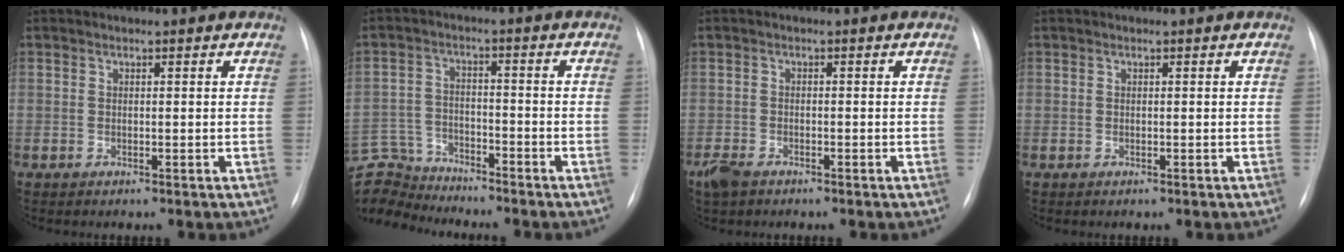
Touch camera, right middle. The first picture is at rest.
{"total": 10.8, "force": [-10.4, 2.7, 0.6], "torque": [-0.031, 0.018, -0.195]}
{"total": 3.2, "force": [-2.5, 1.5, 1.4], "torque": [-0.034, -0.005, -0.042]}
{"total": 0.0}